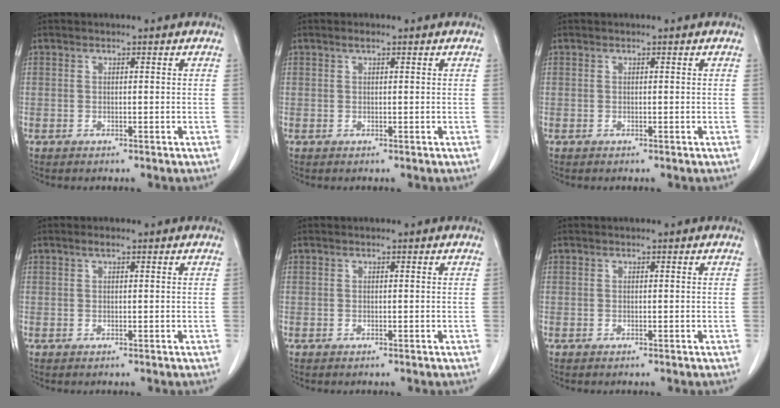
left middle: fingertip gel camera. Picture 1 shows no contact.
{"total": 0.7, "force": [0.5, 0.1, 0.5], "torque": [-0.014, 0.002, 0.009]}
{"total": 0.0}
{"total": 0.9, "force": [0.6, 0.1, 0.7], "torque": [-0.016, 0.003, 0.010]}
{"total": 0.0}
{"total": 0.0}